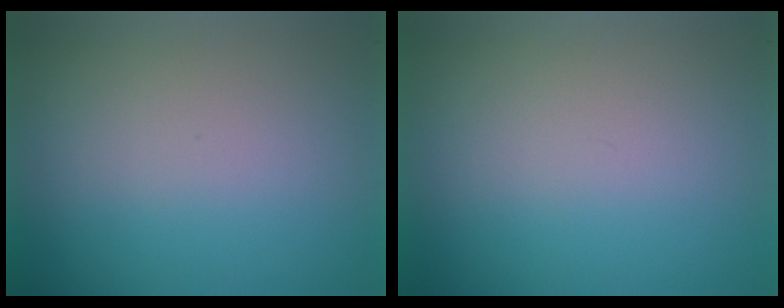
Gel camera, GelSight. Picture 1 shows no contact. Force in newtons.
{"total": 0.0}